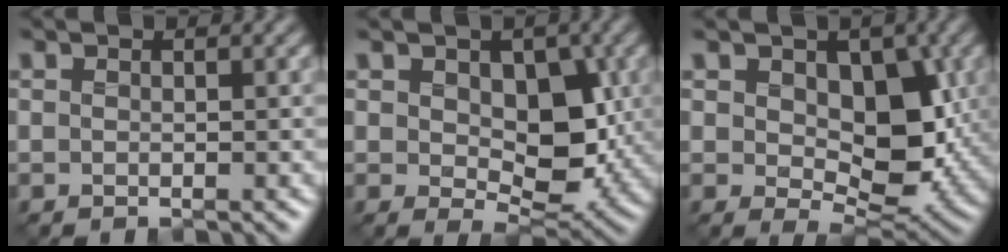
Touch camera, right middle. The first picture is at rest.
{"total": 6.2, "force": [0.7, 4.0, 4.7], "torque": [-0.072, -0.016, 0.006]}
{"total": 7.0, "force": [0.9, 4.4, 5.4], "torque": [-0.082, -0.018, 0.009]}